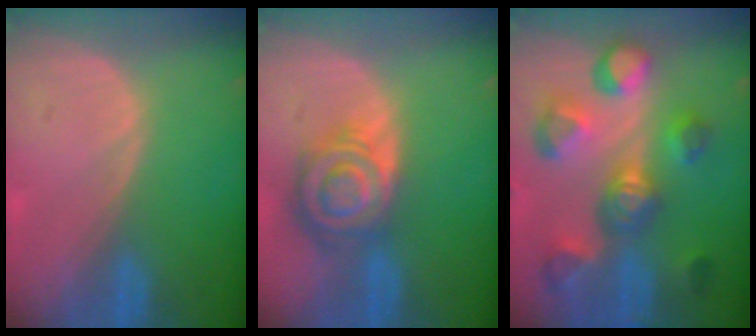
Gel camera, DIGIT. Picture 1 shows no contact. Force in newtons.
{"total": 8.5, "press": 7.4, "slide": 4.2}
{"total": 11.0, "press": 10.0, "slide": 4.6}